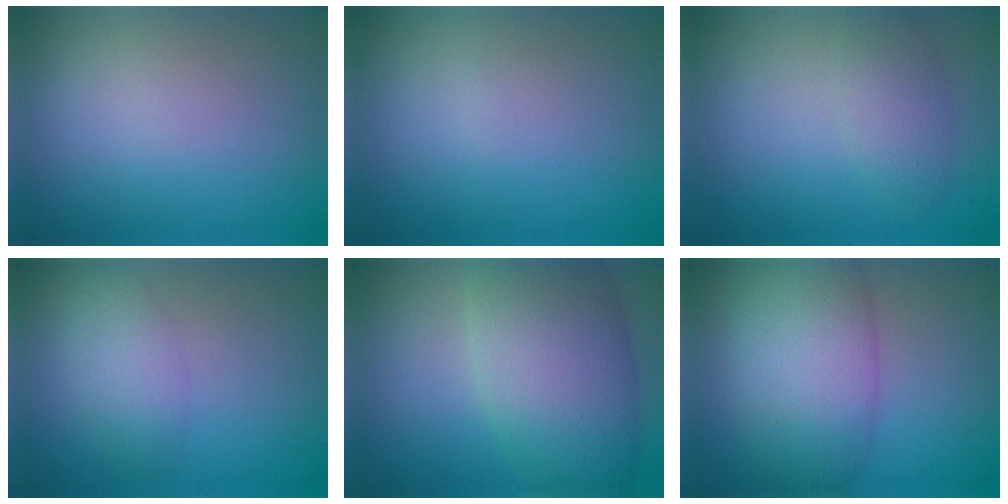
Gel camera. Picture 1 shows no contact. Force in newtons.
{"total": 0.0}
{"total": 2.7, "press": 2.7, "slide": 0.0}
{"total": 2.5, "press": 2.5, "slide": 0.1}
{"total": 9.6, "press": 9.6, "slide": 0.4}
{"total": 8.3, "press": 8.3, "slide": 0.2}